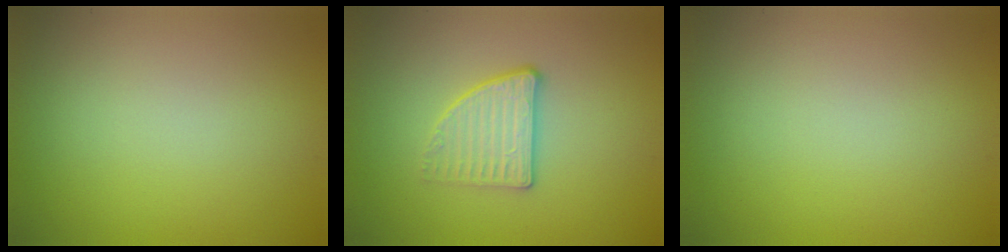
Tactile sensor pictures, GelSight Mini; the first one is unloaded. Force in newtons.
{"total": 2.9, "press": 2.5, "slide": 1.4}
{"total": 0.0}